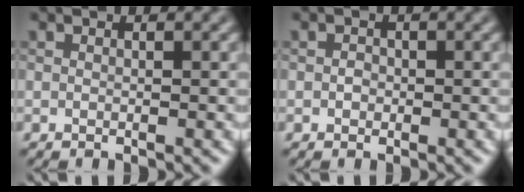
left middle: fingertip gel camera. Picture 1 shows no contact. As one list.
[{"total": 0.8, "force": [-0.1, 0.7, 0.3], "torque": [-0.003, -0.002, -0.005]}]